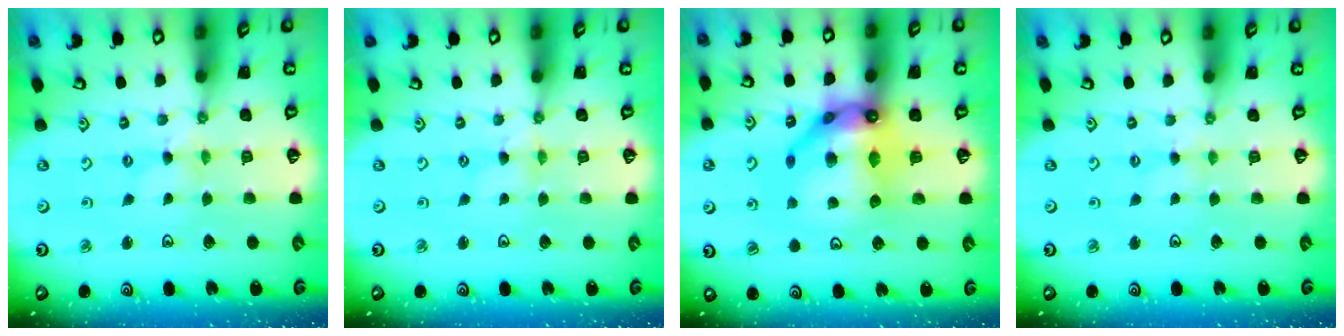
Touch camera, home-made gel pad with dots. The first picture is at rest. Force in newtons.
{"total": 0.0}
{"total": 17.7, "press": 17.6, "slide": 1.8}
{"total": 2.2, "press": 2.2, "slide": 0.3}